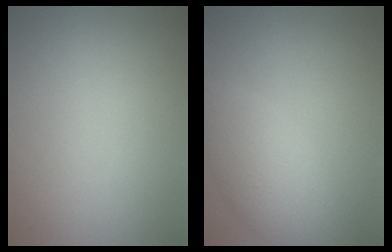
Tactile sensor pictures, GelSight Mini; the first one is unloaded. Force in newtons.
{"total": 4.7, "press": 4.7, "slide": 0.1}